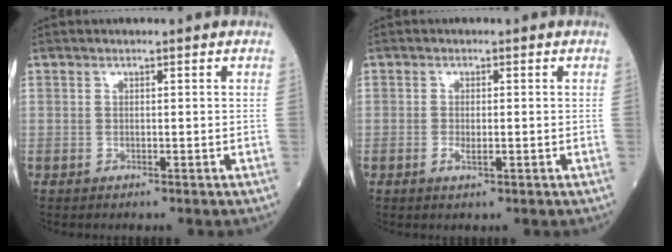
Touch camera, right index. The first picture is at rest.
{"total": 2.3, "force": [-0.6, 0.9, 2.0], "torque": [-0.042, -0.003, -0.007]}